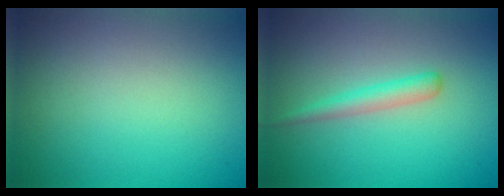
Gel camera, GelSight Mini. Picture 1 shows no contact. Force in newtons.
{"total": 1.9, "press": 1.9, "slide": 0.0}